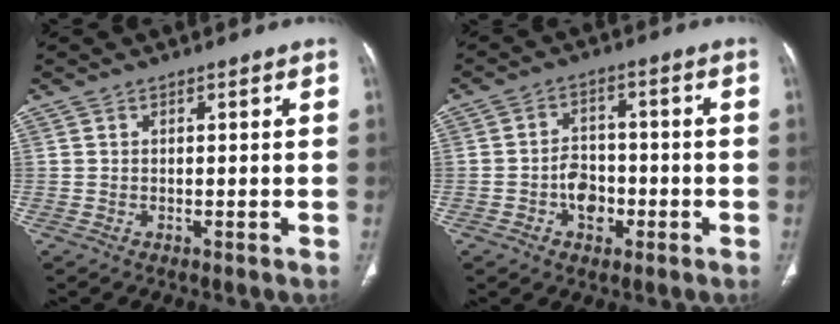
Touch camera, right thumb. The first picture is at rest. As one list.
[{"total": 6.3, "force": [-2.1, 4.6, 3.6], "torque": [-0.034, 0.022, -0.037]}]